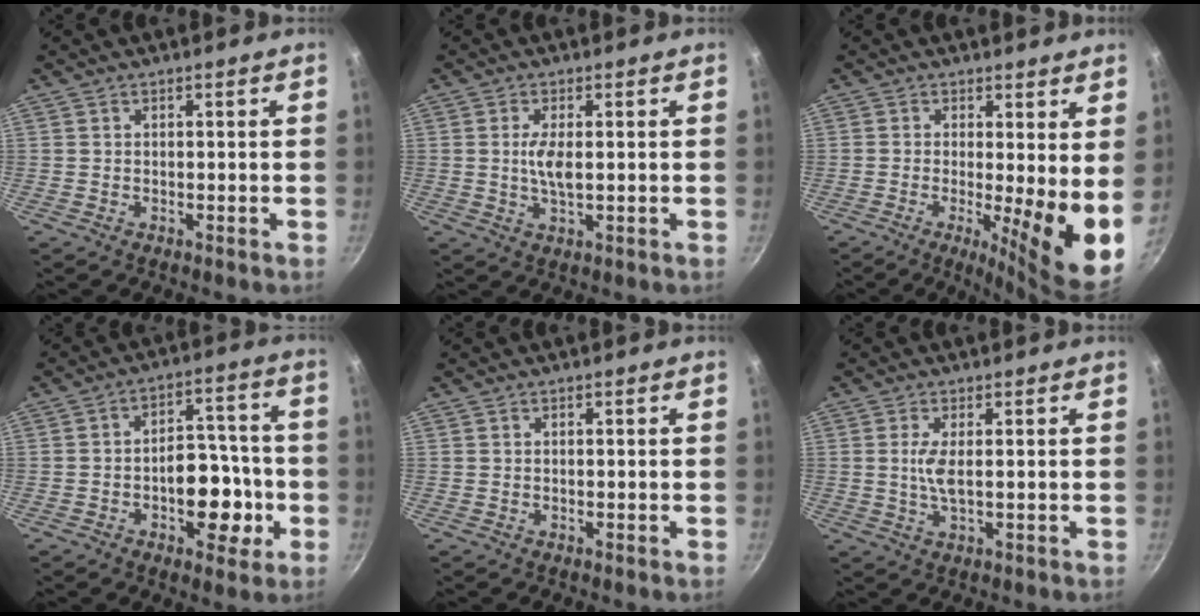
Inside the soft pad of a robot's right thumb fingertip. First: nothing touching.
{"total": 4.4, "force": [0.3, 1.6, 4.1], "torque": [-0.085, -0.003, 0.007]}
{"total": 11.3, "force": [-0.3, 2.6, 10.9], "torque": [-0.141, -0.030, -0.004]}
{"total": 12.0, "force": [-3.5, 7.3, 8.9], "torque": [-0.079, 0.036, -0.048]}
{"total": 0.0}
{"total": 3.8, "force": [0.4, 1.0, 3.7], "torque": [-0.083, -0.004, 0.009]}